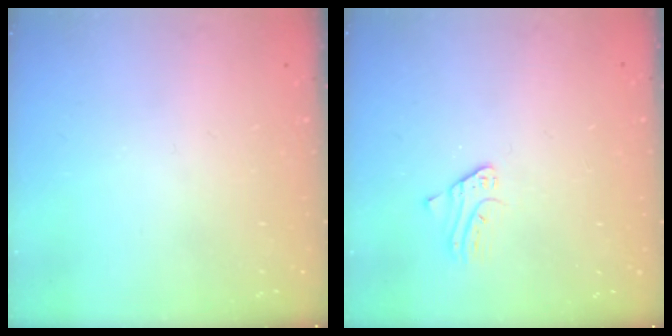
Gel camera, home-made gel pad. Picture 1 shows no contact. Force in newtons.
{"total": 1.8, "press": 1.7, "slide": 0.2}